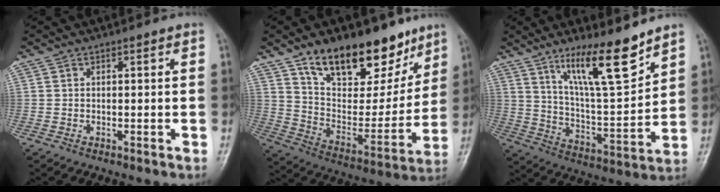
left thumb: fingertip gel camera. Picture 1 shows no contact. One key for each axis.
{"total": 22.6, "fx": 14.7, "fy": 11.2, "fz": 12.9, "tx": -0.145, "ty": -0.068, "tz": 0.246}
{"total": 14.9, "fx": 10.3, "fy": 3.0, "fz": 10.4, "tx": -0.158, "ty": -0.073, "tz": 0.189}